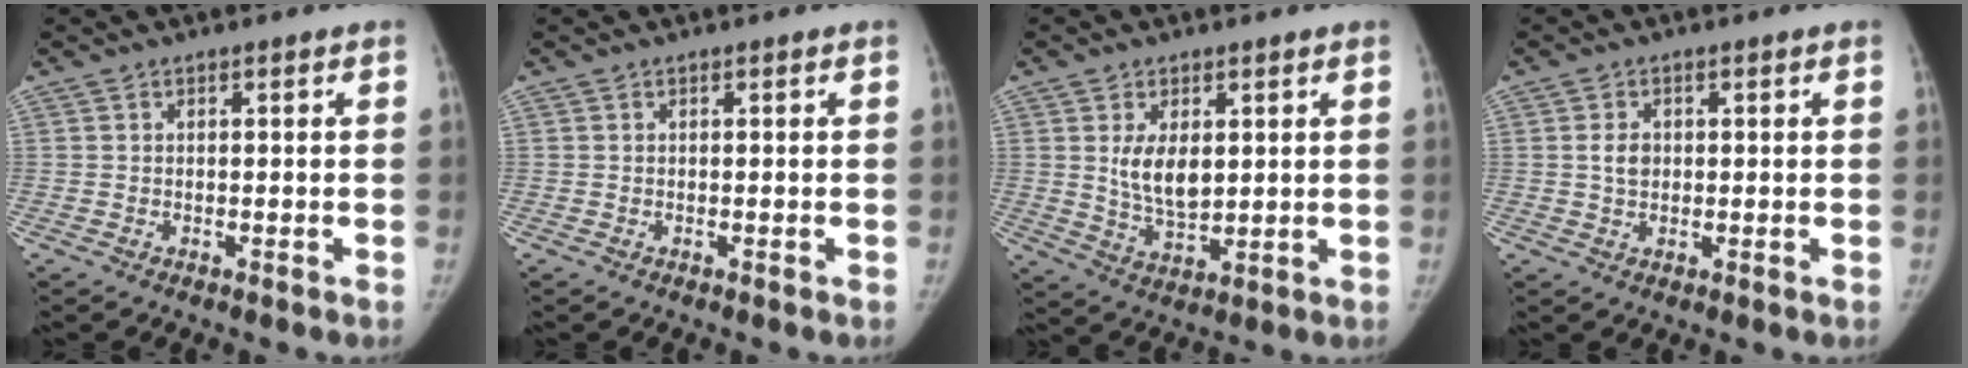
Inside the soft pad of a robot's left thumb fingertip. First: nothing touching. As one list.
[{"total": 0.0}, {"total": 7.6, "force": [1.8, 4.2, 6.1], "torque": [-0.091, -0.022, 0.046]}, {"total": 2.8, "force": [0.4, 2.1, 1.9], "torque": [-0.027, 0.000, 0.010]}]